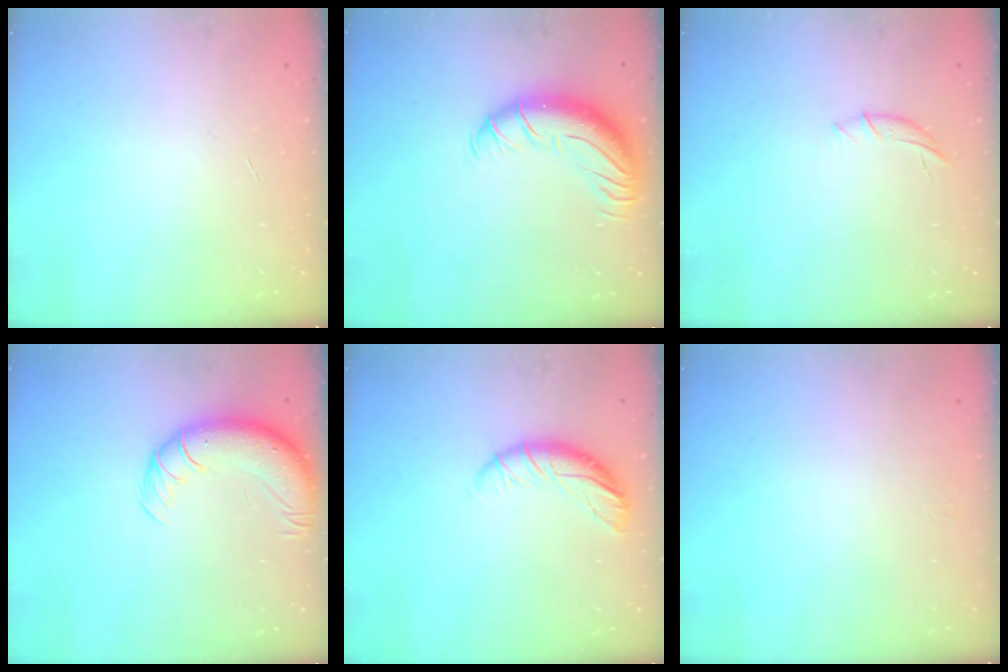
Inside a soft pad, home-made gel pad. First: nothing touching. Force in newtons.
{"total": 12.6, "press": 12.3, "slide": 2.8}
{"total": 5.8, "press": 5.7, "slide": 1.2}
{"total": 10.0, "press": 9.7, "slide": 2.5}
{"total": 9.8, "press": 9.6, "slide": 1.7}
{"total": 0.0}